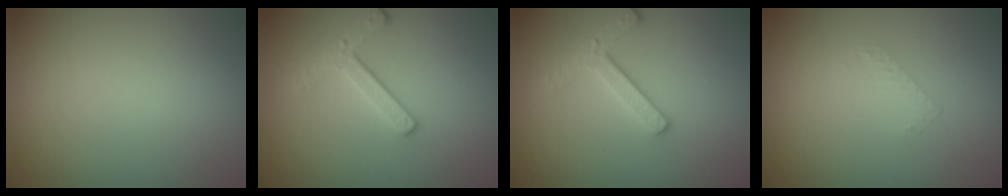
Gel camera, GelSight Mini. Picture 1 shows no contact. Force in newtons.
{"total": 2.5, "press": 2.4, "slide": 0.5}
{"total": 2.4, "press": 2.3, "slide": 0.5}
{"total": 0.6, "press": 0.4, "slide": 0.5}